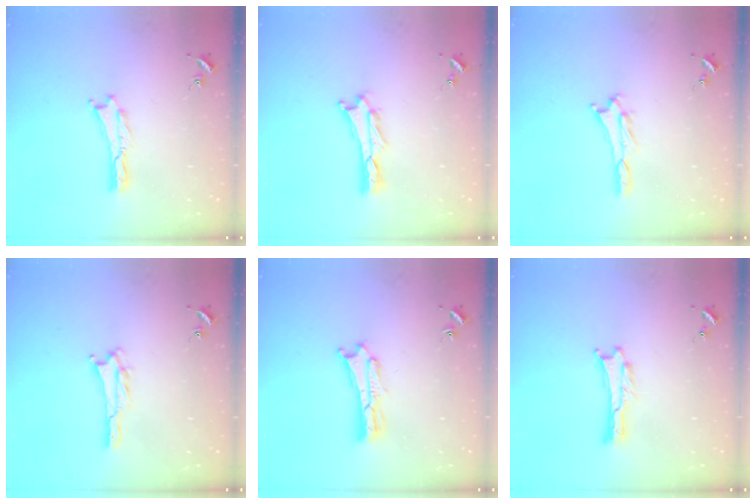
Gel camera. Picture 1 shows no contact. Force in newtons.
{"total": 0.9, "press": 0.9, "slide": 0.2}
{"total": 1.8, "press": 1.8, "slide": 0.1}
{"total": 1.4, "press": 1.4, "slide": 0.2}
{"total": 1.8, "press": 1.8, "slide": 0.3}
{"total": 0.0}